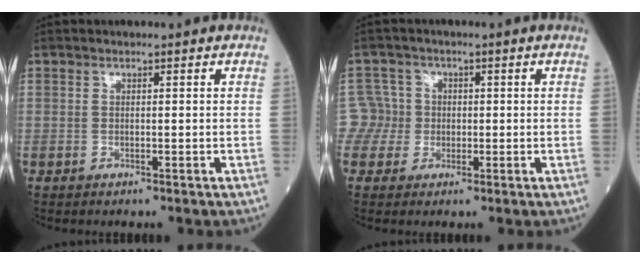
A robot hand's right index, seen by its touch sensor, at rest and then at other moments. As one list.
[{"total": 3.8, "force": [-0.5, 3.7, -0.4], "torque": [0.019, 0.016, -0.013]}]